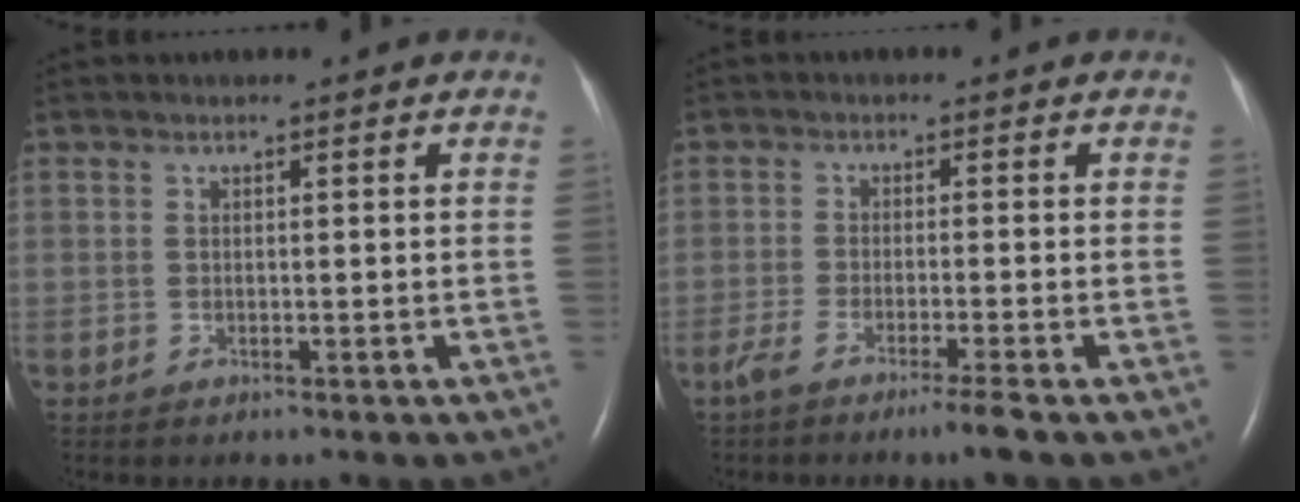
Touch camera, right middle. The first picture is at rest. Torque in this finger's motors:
{"motor_torque": [0.54, -0.47, 0.21, 0.06]}